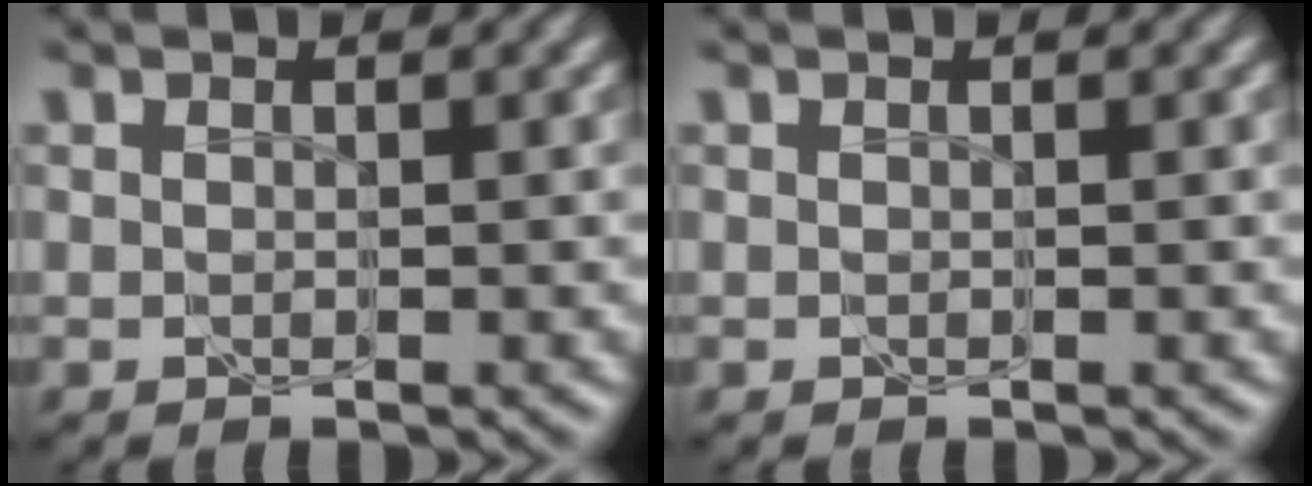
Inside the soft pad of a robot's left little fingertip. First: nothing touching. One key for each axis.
{"total": 0.0}